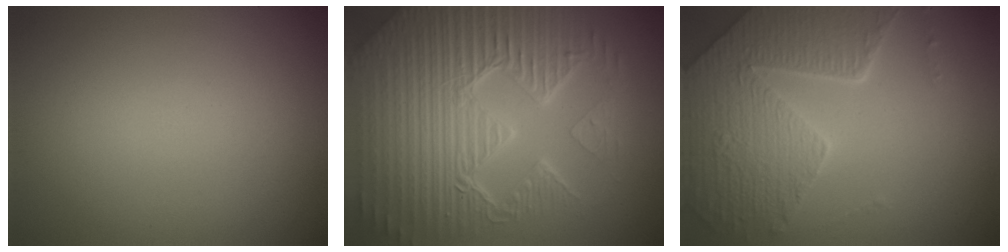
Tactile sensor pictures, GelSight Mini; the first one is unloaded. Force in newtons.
{"total": 10.1, "press": 6.7, "slide": 7.5}
{"total": 6.9, "press": 5.3, "slide": 4.4}